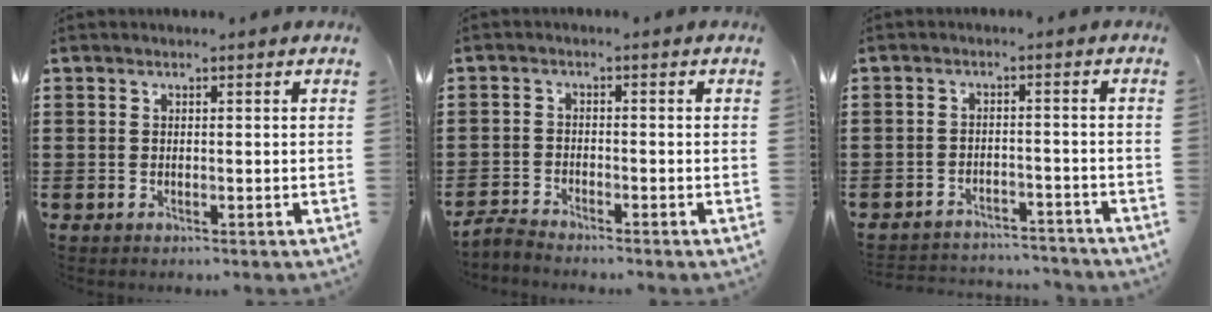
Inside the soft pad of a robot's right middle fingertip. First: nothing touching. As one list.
[{"total": 2.4, "force": [-2.3, 0.2, 0.4], "torque": [-0.018, 0.000, -0.051]}, {"total": 3.2, "force": [-3.1, 0.3, 0.0], "torque": [-0.006, 0.001, -0.068]}]